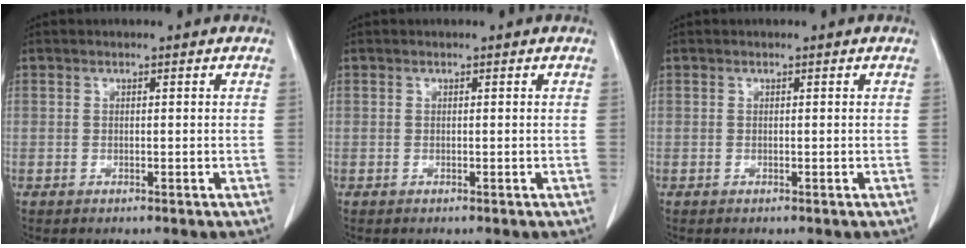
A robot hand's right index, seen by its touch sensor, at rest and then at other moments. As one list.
[{"total": 0.0}, {"total": 0.0}]